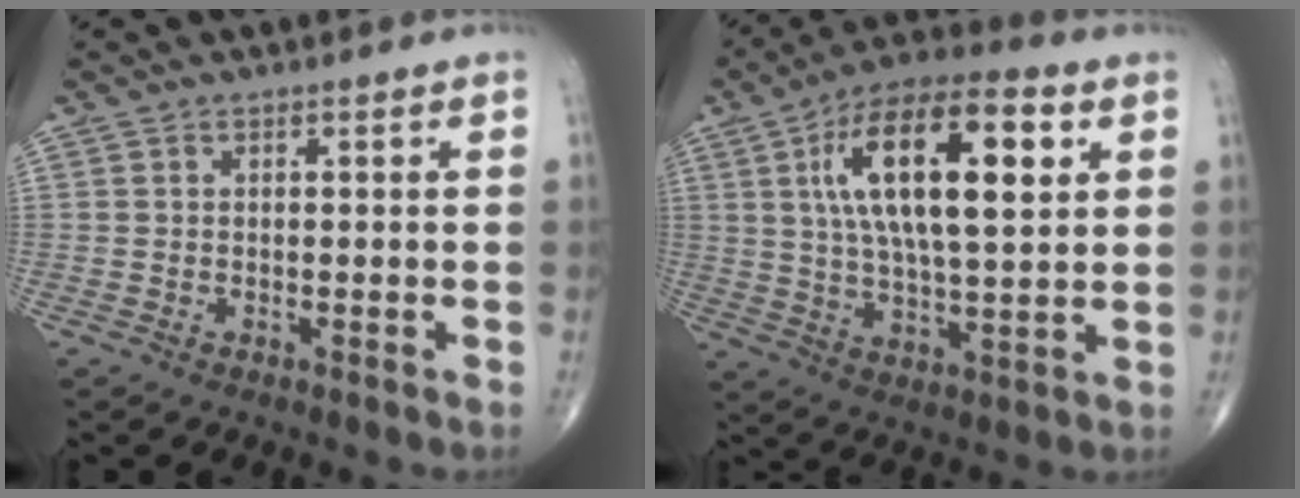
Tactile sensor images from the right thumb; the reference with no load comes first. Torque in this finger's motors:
{"motor_torque": [-0.01, 1.83, 1.97, 0.81, 0.48]}